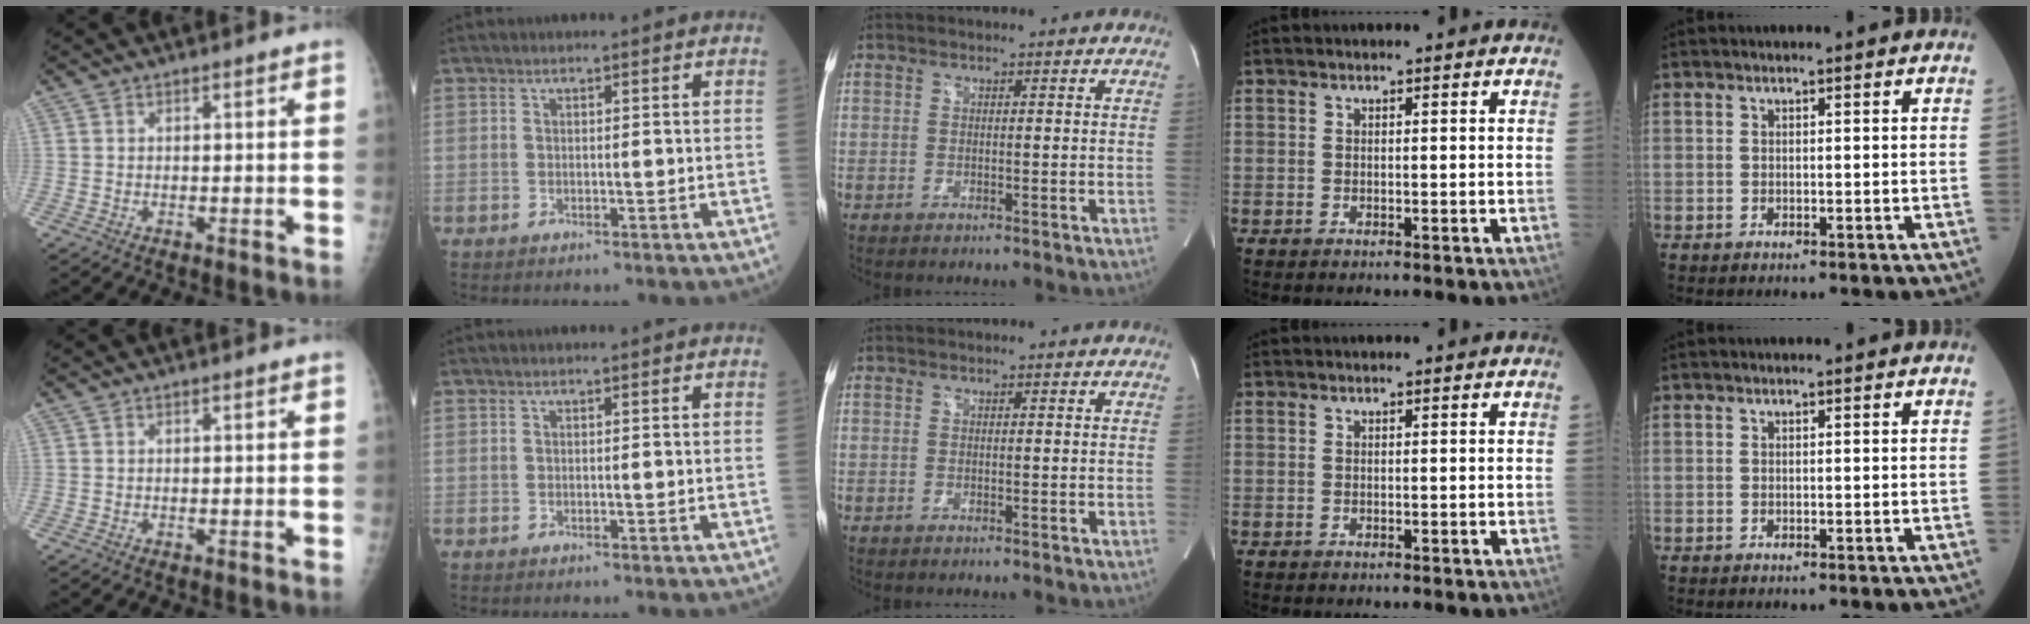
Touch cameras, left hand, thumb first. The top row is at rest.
{}